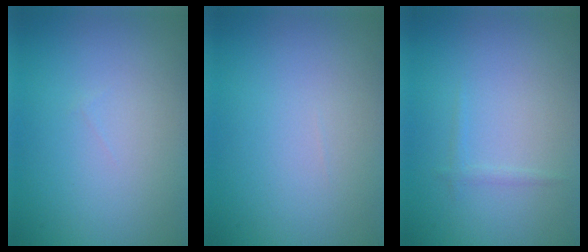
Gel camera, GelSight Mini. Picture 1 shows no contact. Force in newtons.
{"total": 0.0}
{"total": 0.6, "press": 0.6, "slide": 0.0}